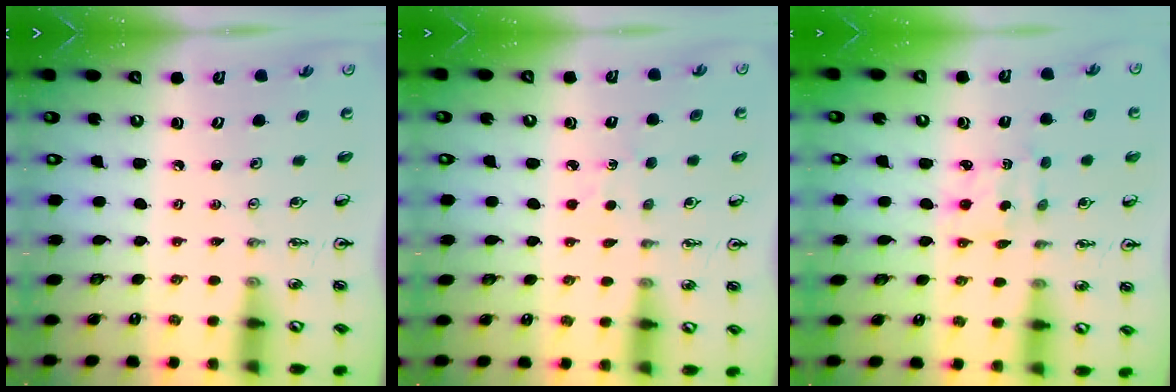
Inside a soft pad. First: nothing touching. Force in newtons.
{"total": 2.9, "press": 2.9, "slide": 0.3}
{"total": 2.0, "press": 1.9, "slide": 0.8}